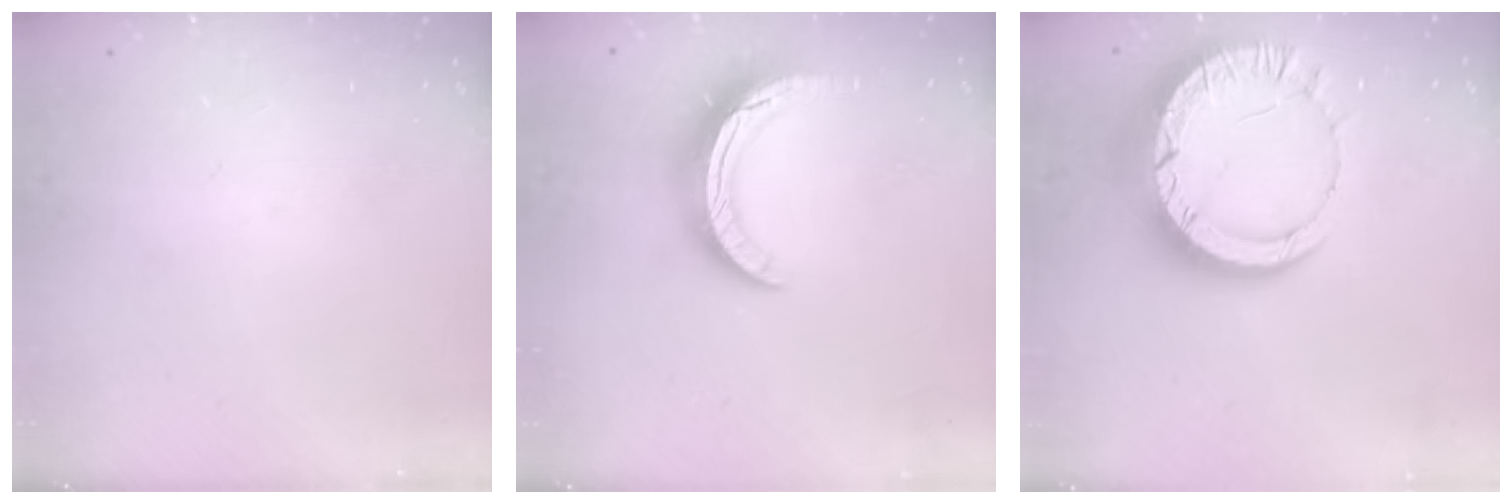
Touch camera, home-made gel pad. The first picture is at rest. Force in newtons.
{"total": 11.2, "press": 11.2, "slide": 0.7}
{"total": 13.2, "press": 13.1, "slide": 1.3}